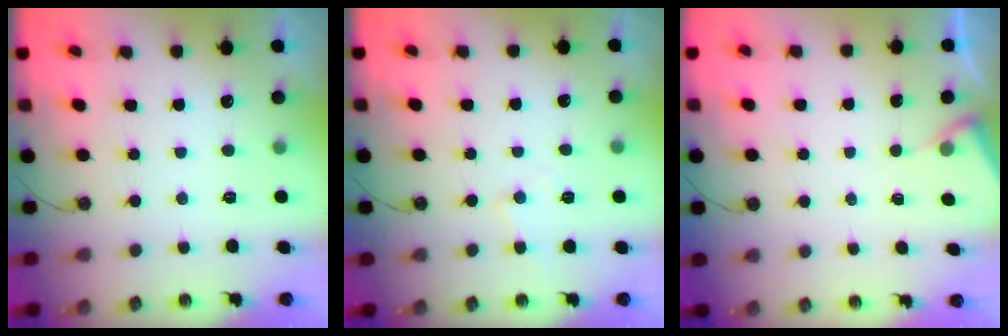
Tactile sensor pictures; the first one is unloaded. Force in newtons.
{"total": 5.8, "press": 5.7, "slide": 0.5}
{"total": 3.3, "press": 3.3, "slide": 0.5}